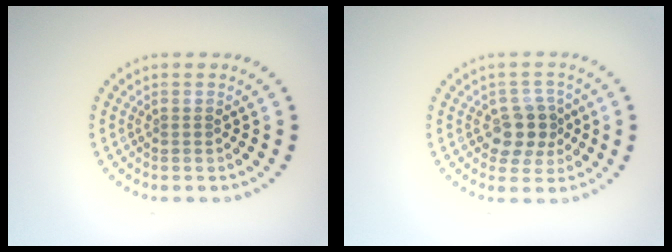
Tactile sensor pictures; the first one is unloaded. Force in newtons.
{"total": 3.6, "press": 3.3, "slide": 1.3}